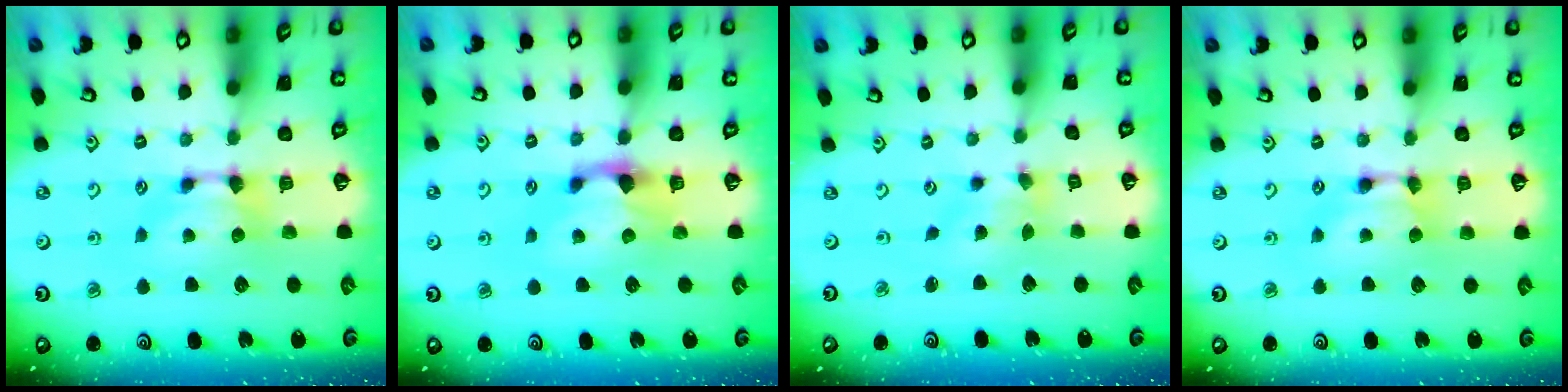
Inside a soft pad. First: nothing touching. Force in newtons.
{"total": 2.2, "press": 1.8, "slide": 1.1}
{"total": 1.2, "press": 0.0, "slide": 1.2}
{"total": 1.6, "press": 1.6, "slide": 0.1}